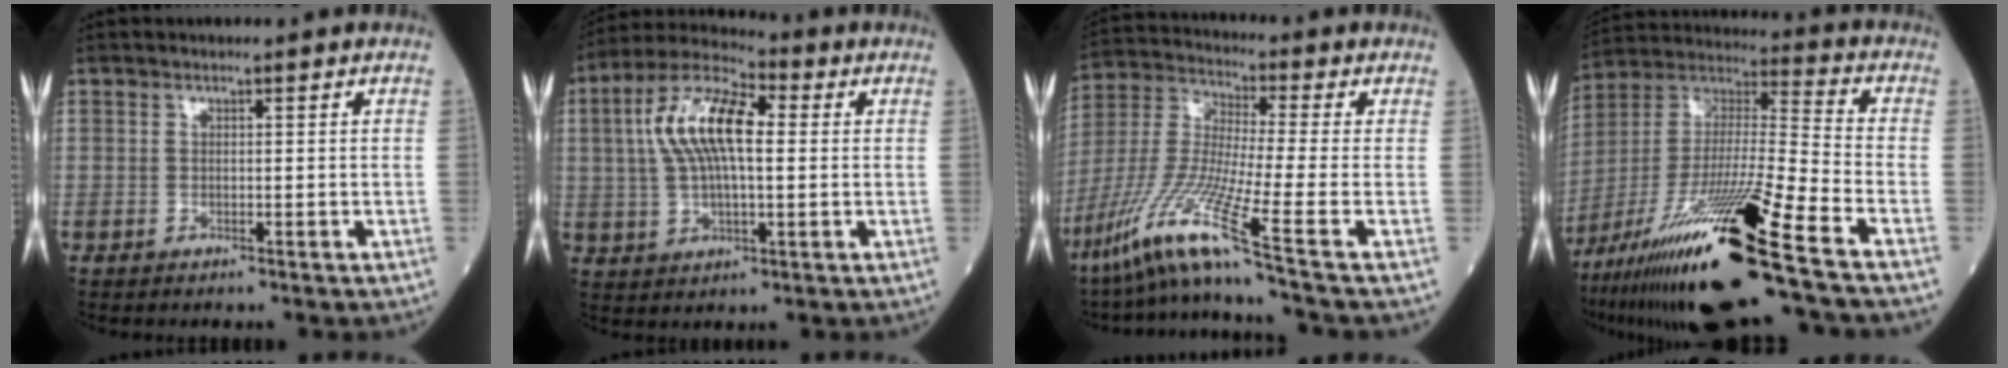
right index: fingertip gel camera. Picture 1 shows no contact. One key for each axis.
{"total": 12.5, "fx": 2.0, "fy": 4.5, "fz": 11.5, "tx": -0.241, "ty": 0.028, "tz": 0.034}
{"total": 14.7, "fx": -9.3, "fy": -2.7, "fz": 11.1, "tx": -0.241, "ty": -0.032, "tz": -0.173}
{"total": 24.6, "fx": -15.0, "fy": -0.3, "fz": 19.5, "tx": -0.371, "ty": -0.042, "tz": -0.274}